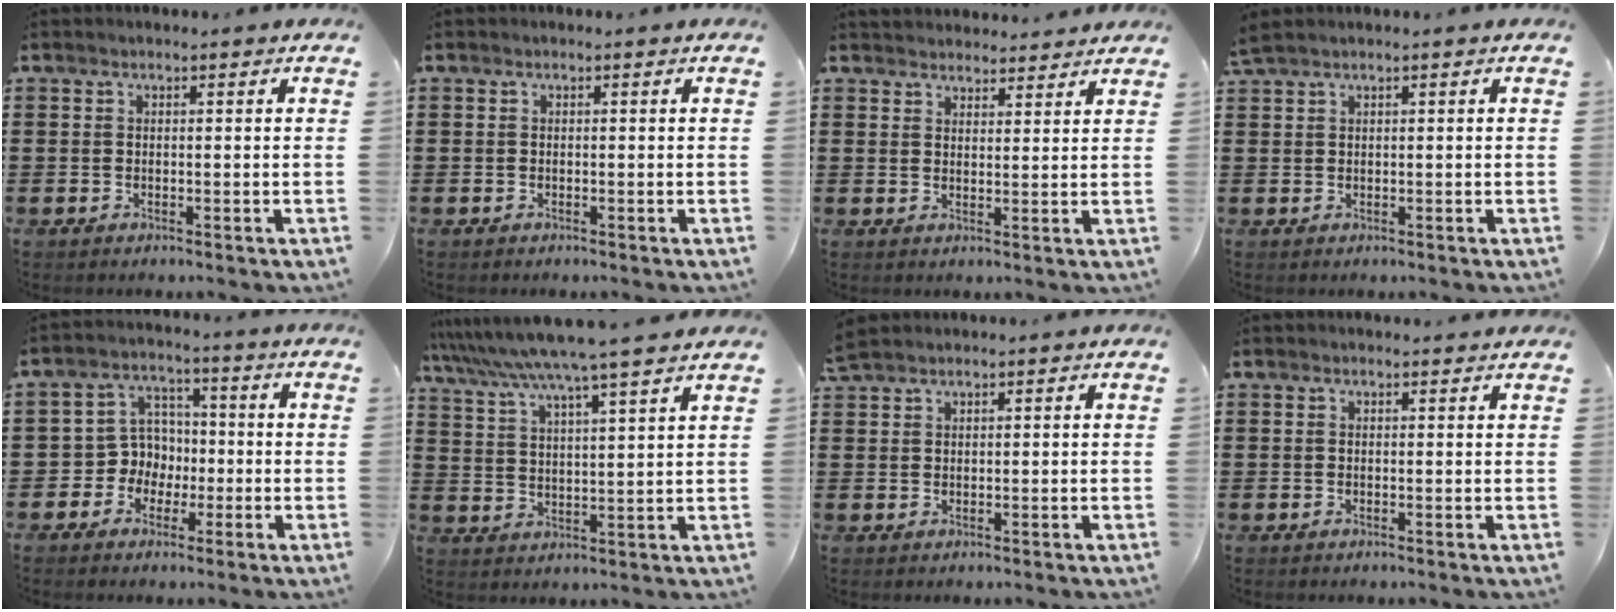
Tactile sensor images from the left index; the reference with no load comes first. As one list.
[{"total": 0.0}, {"total": 2.8, "force": [2.7, 0.4, -0.4], "torque": [-0.001, -0.007, 0.052]}, {"total": 1.0, "force": [0.8, -0.1, 0.6], "torque": [-0.013, 0.000, 0.016]}, {"total": 5.5, "force": [-1.2, 5.2, 1.1], "torque": [-0.049, 0.009, -0.030]}, {"total": 7.0, "force": [6.2, -1.4, 2.9], "torque": [-0.081, -0.040, 0.101]}, {"total": 1.7, "force": [1.6, 0.3, 0.4], "torque": [-0.013, 0.002, 0.032]}, {"total": 0.6, "force": [0.6, 0.0, 0.1], "torque": [-0.004, -0.001, 0.012]}]